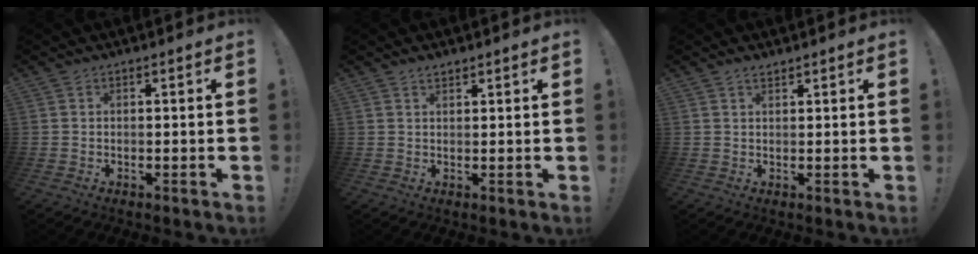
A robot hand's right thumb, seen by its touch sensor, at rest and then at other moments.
{"total": 1.6, "force": [1.4, 0.7, 0.5], "torque": [0.002, -0.010, 0.024]}
{"total": 1.6, "force": [1.4, 0.5, 0.7], "torque": [-0.009, -0.006, 0.024]}